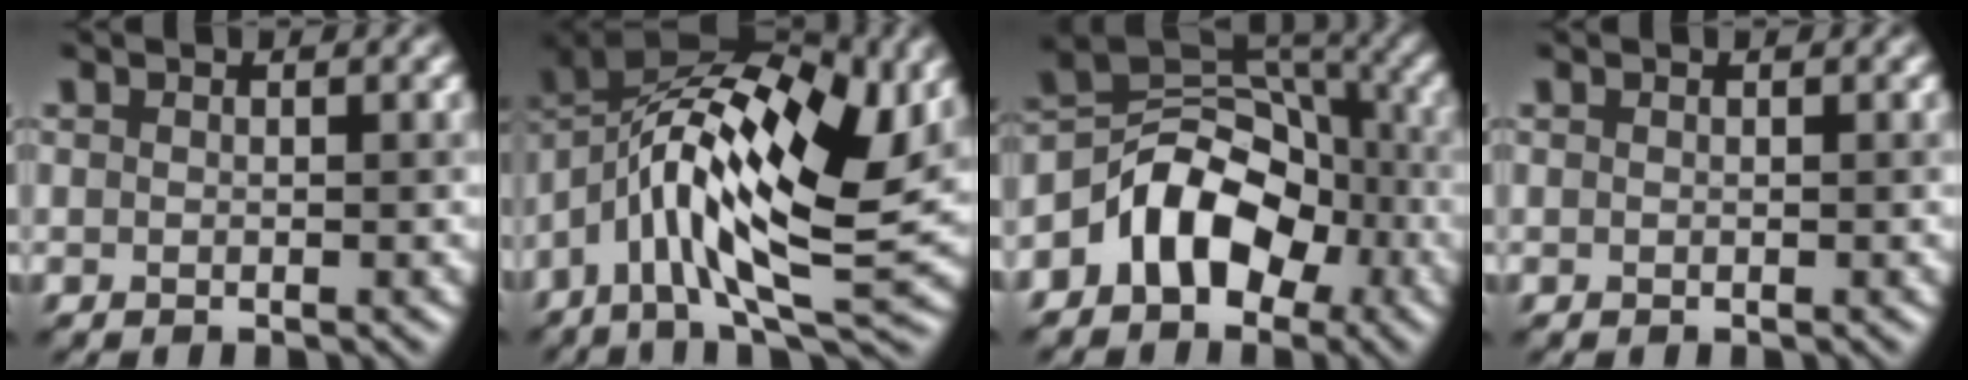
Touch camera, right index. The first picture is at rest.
{"total": 15.3, "force": [2.1, 6.3, 13.8], "torque": [-0.239, 0.015, 0.038]}
{"total": 7.2, "force": [-3.0, 5.0, 4.2], "torque": [-0.044, 0.020, -0.062]}
{"total": 0.0}